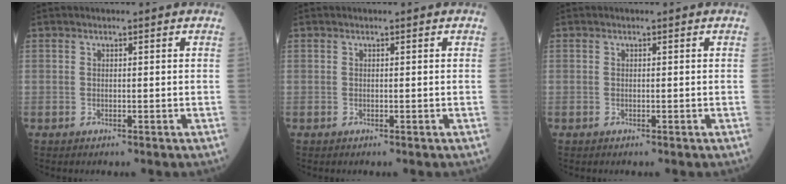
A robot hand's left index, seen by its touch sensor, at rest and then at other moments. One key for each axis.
{"total": 0.0}
{"total": 0.0}